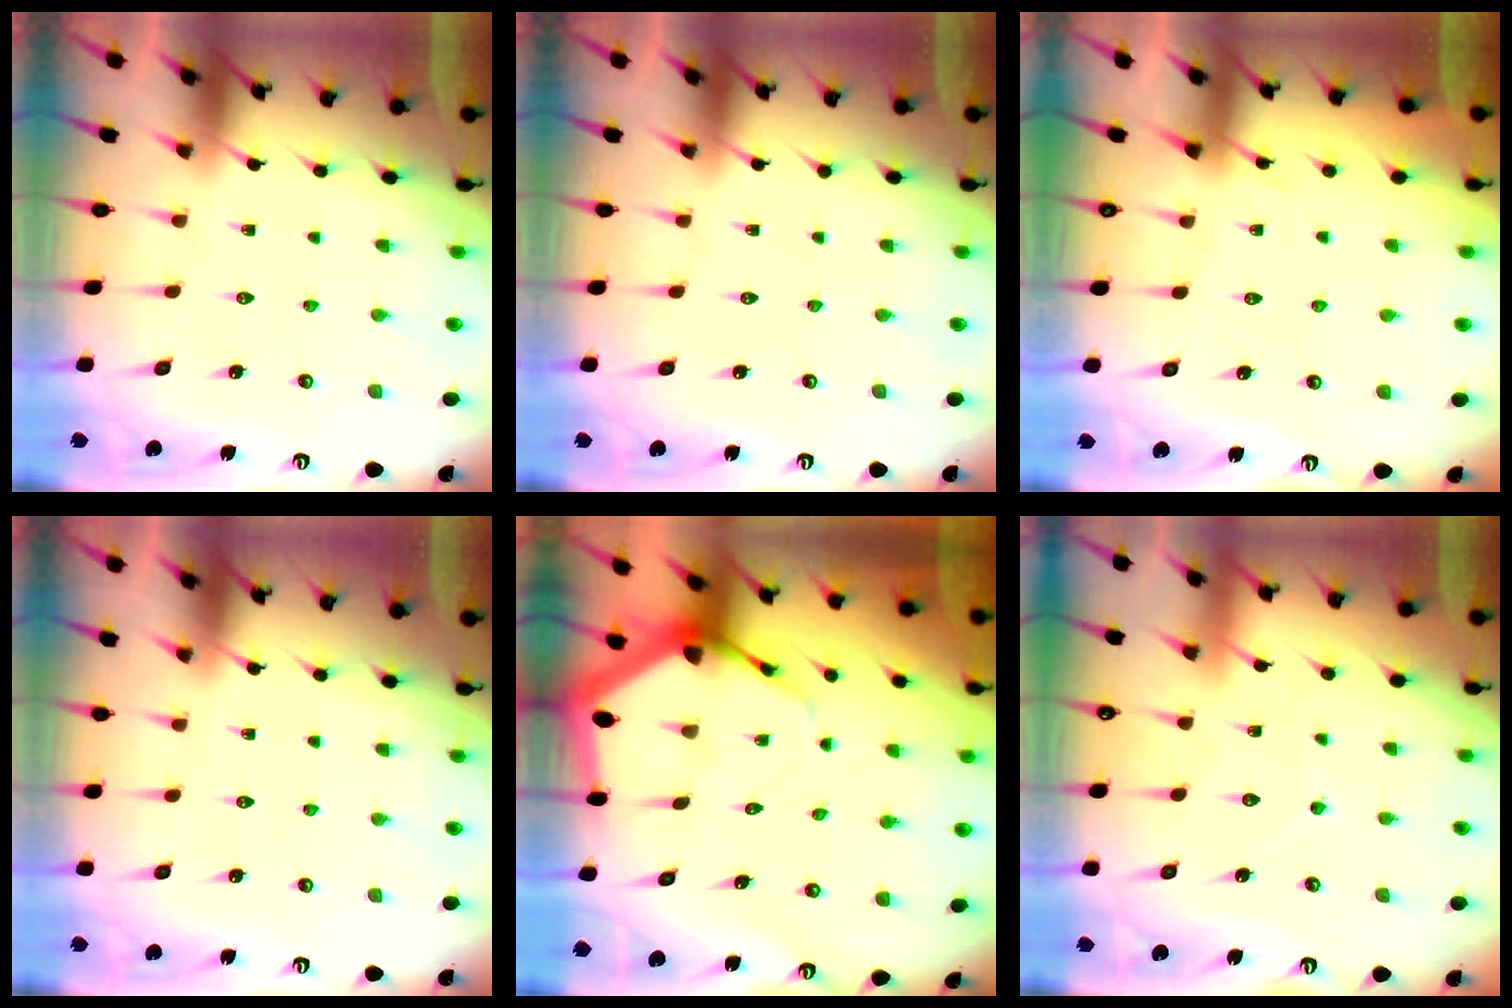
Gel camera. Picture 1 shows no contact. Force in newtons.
{"total": 0.0}
{"total": 5.1, "press": 5.0, "slide": 0.7}
{"total": 0.0}
{"total": 6.0, "press": 5.9, "slide": 0.7}
{"total": 2.4, "press": 2.4, "slide": 0.3}